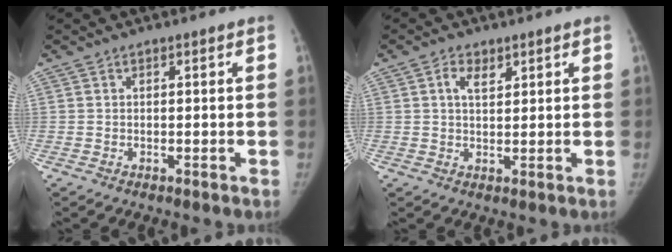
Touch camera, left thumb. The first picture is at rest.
{"total": 3.4, "force": [1.7, 1.9, 2.3], "torque": [-0.033, -0.006, 0.029]}